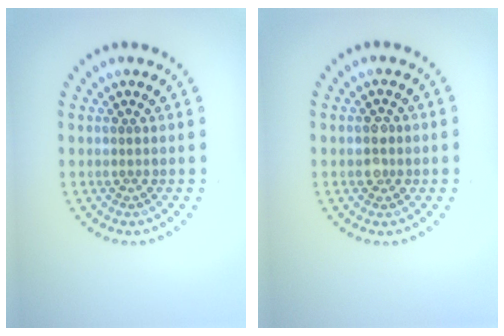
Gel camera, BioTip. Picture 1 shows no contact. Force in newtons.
{"total": 1.7, "press": 1.7, "slide": 0.3}